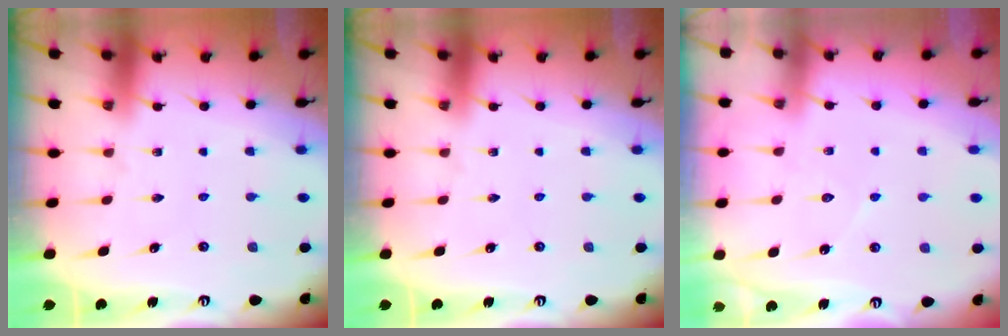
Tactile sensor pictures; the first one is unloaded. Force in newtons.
{"total": 0.0}
{"total": 5.9, "press": 5.8, "slide": 0.7}